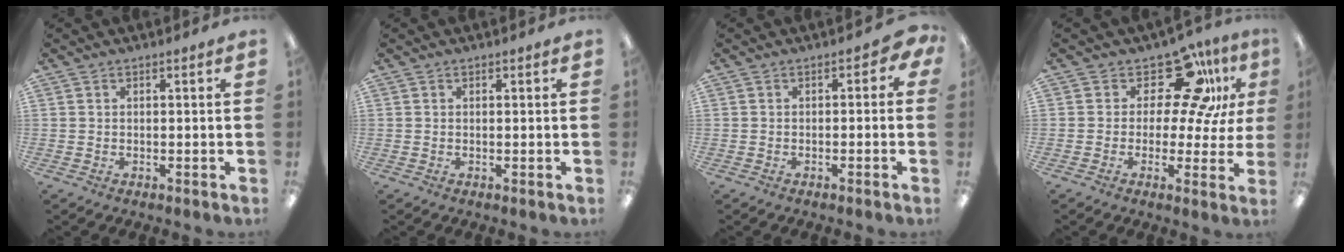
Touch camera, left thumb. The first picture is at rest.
{"total": 0.6, "force": [0.4, 0.5, 0.1], "torque": [0.007, 0.000, 0.005]}
{"total": 2.2, "force": [-0.9, 1.7, 1.2], "torque": [-0.013, 0.007, -0.019]}
{"total": 14.9, "force": [9.2, 7.1, 9.3], "torque": [-0.137, -0.063, 0.157]}